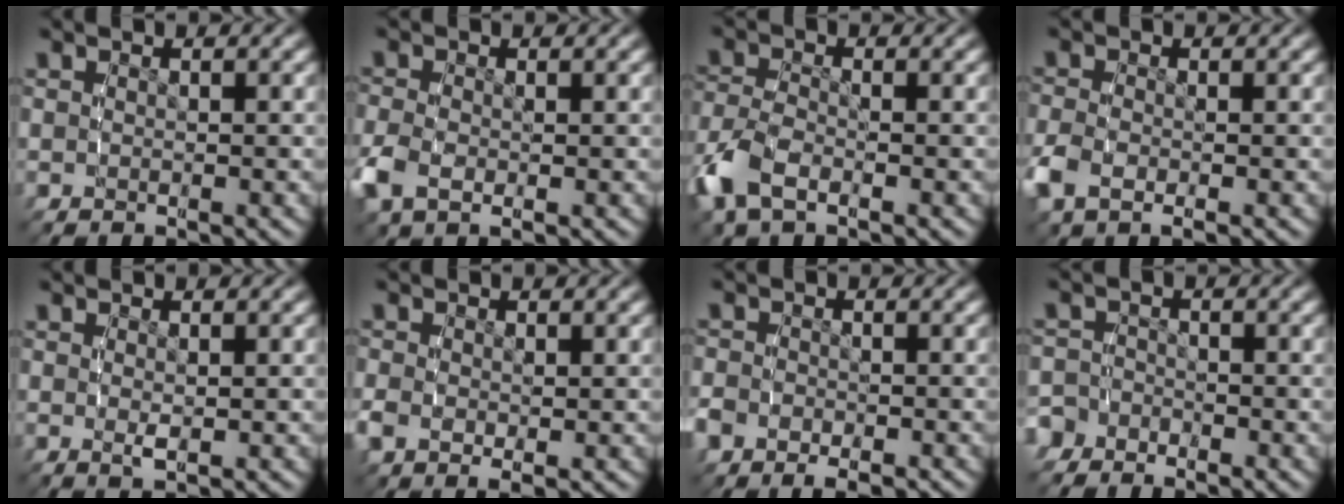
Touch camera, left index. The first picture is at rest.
{"total": 2.7, "force": [-0.9, 1.8, 1.9], "torque": [-0.053, -0.011, -0.010]}
{"total": 3.8, "force": [-2.0, 2.2, 2.4], "torque": [-0.073, -0.017, -0.028]}
{"total": 2.8, "force": [-1.2, 1.7, 2.0], "torque": [-0.051, -0.008, -0.018]}
{"total": 1.0, "force": [0.2, -0.2, 0.9], "torque": [-0.017, -0.009, 0.010]}
{"total": 2.4, "force": [-0.6, 1.7, 1.6], "torque": [-0.043, -0.019, 0.002]}
{"total": 3.3, "force": [-1.9, 2.3, 1.4], "torque": [-0.038, -0.014, -0.027]}
{"total": 2.9, "force": [-2.3, 1.7, 0.1], "torque": [-0.006, -0.014, -0.040]}